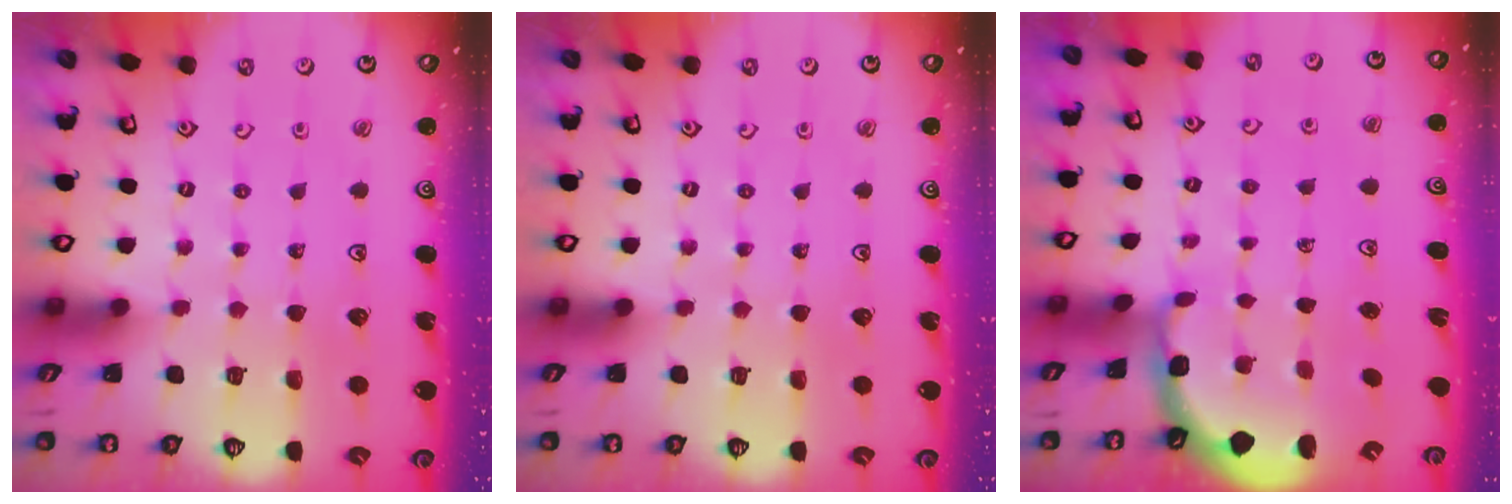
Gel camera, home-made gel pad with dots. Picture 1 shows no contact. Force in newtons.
{"total": 0.0}
{"total": 1.8, "press": 1.7, "slide": 0.4}